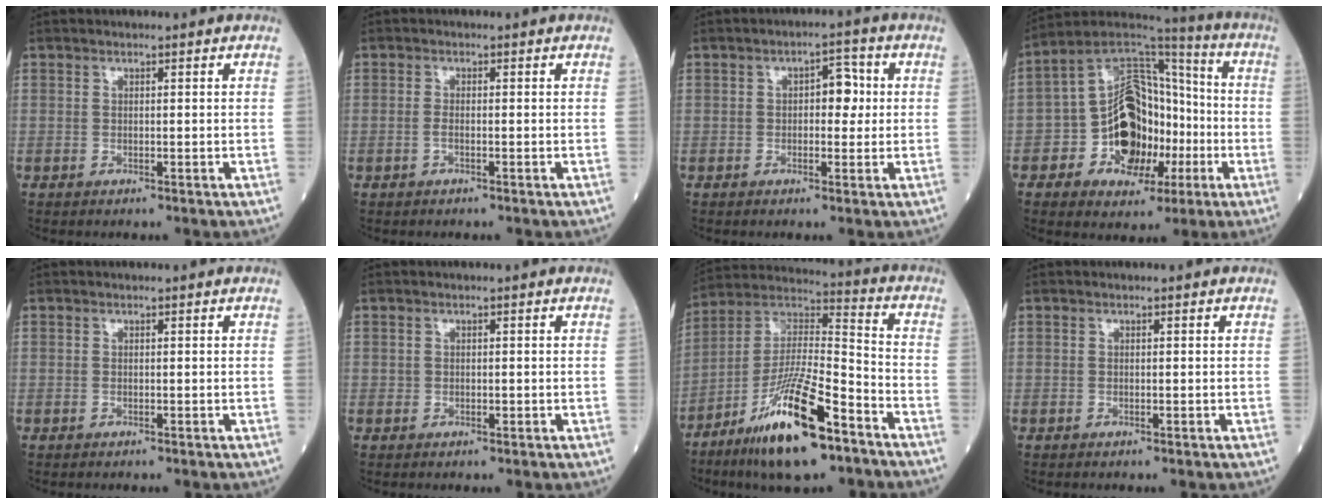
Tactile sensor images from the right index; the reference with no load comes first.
{"total": 1.0, "force": [-0.4, 0.3, 0.9], "torque": [-0.021, 0.001, -0.009]}
{"total": 4.3, "force": [0.5, 2.2, 3.6], "torque": [-0.048, 0.016, 0.006]}
{"total": 15.7, "force": [-4.0, 10.6, 10.9], "torque": [-0.188, 0.040, -0.061]}
{"total": 0.0}
{"total": 0.5, "force": [0.0, 0.4, 0.3], "torque": [-0.003, -0.001, -0.002]}
{"total": 18.2, "force": [-10.6, 3.2, 14.4], "torque": [-0.290, -0.018, -0.190]}
{"total": 0.0}